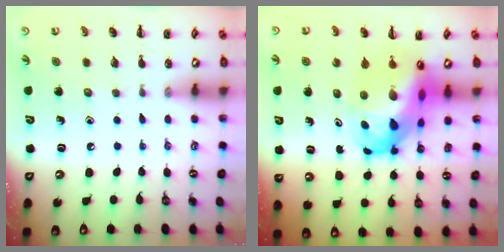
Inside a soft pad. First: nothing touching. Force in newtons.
{"total": 17.0, "press": 16.4, "slide": 4.5}